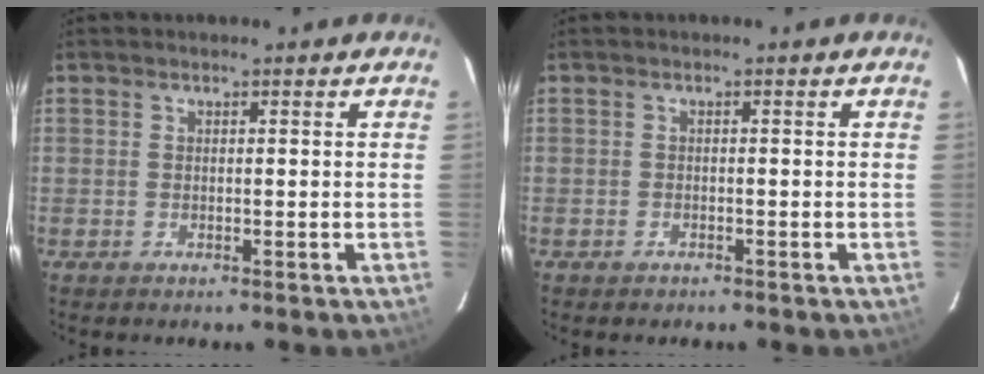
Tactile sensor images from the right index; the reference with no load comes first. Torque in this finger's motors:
{"motor_torque": [0.18, -0.19, 0.00, -0.05]}